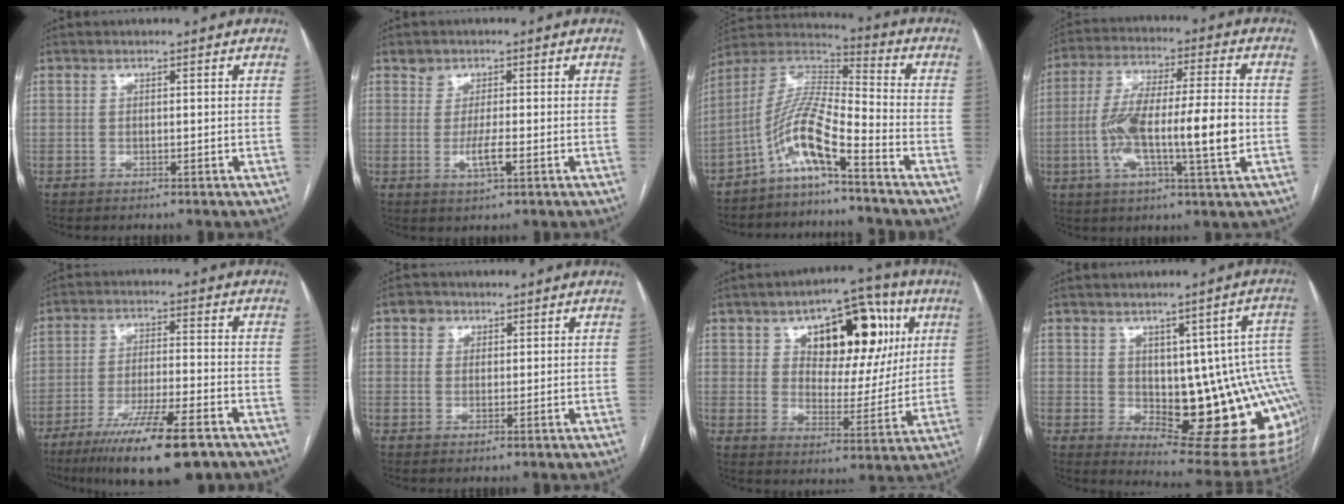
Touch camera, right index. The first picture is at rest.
{"total": 3.0, "force": [-0.5, 1.2, 2.8], "torque": [-0.050, 0.000, -0.006]}
{"total": 10.2, "force": [-6.5, 0.4, 7.8], "torque": [-0.165, 0.016, -0.129]}
{"total": 15.8, "force": [-2.6, 2.0, 15.5], "torque": [-0.284, 0.011, -0.043]}
{"total": 14.5, "force": [-9.8, 1.8, 10.6], "torque": [-0.174, -0.035, -0.158]}
{"total": 2.4, "force": [1.2, 2.0, 0.6], "torque": [-0.008, 0.004, 0.017]}
{"total": 18.3, "force": [7.0, 9.6, 13.9], "torque": [-0.192, 0.032, 0.108]}
{"total": 20.2, "force": [-1.3, 6.7, 19.0], "torque": [-0.156, 0.015, 0.011]}